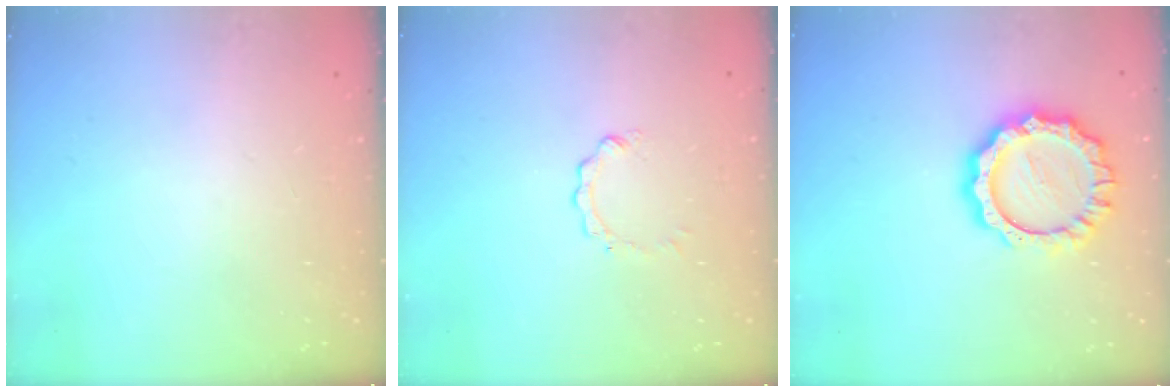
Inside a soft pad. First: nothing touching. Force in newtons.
{"total": 0.7, "press": 0.7, "slide": 0.1}
{"total": 13.3, "press": 13.3, "slide": 1.1}